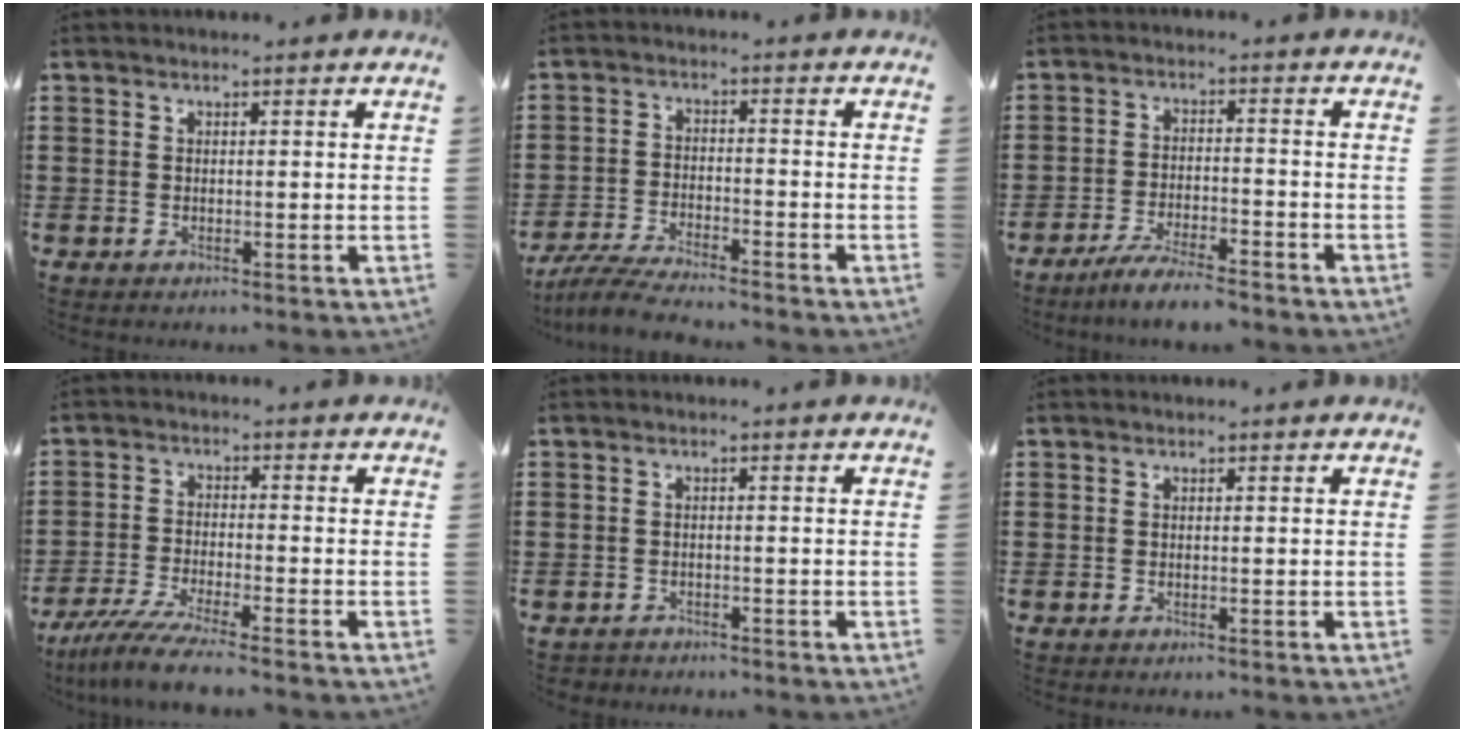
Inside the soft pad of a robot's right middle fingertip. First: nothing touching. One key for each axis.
{"total": 5.1, "fx": -4.8, "fy": 0.3, "fz": 1.6, "tx": -0.048, "ty": -0.011, "tz": -0.098}
{"total": 5.0, "fx": -4.6, "fy": 0.1, "fz": 2.1, "tx": -0.049, "ty": -0.008, "tz": -0.090}
{"total": 6.3, "fx": -5.5, "fy": -0.2, "fz": 3.0, "tx": -0.074, "ty": -0.021, "tz": -0.107}
{"total": 1.1, "fx": -1.1, "fy": 0.3, "fz": -0.1, "tx": -0.002, "ty": 0.001, "tz": -0.024}
{"total": 0.0}